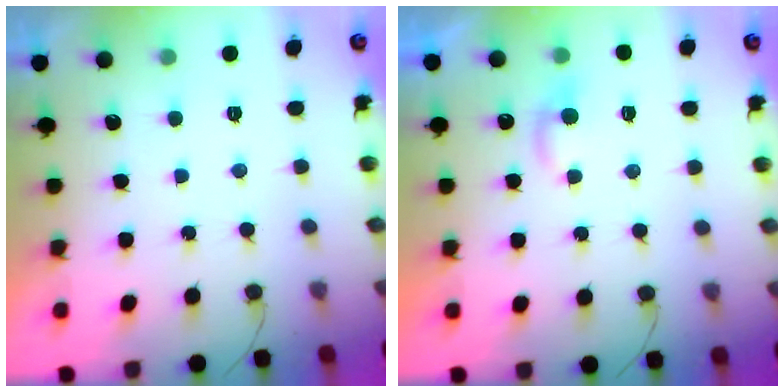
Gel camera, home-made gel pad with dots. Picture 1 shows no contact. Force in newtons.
{"total": 3.9, "press": 3.8, "slide": 0.5}